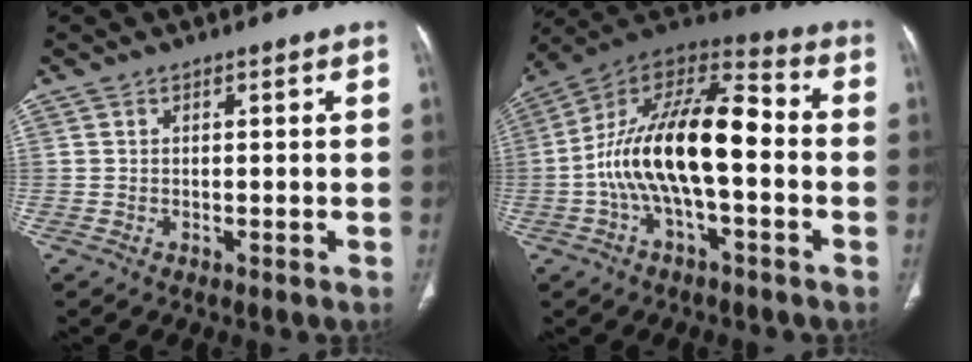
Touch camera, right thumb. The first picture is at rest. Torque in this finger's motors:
{"motor_torque": [1.55, 1.54, 1.58, -1.19, 0.54]}